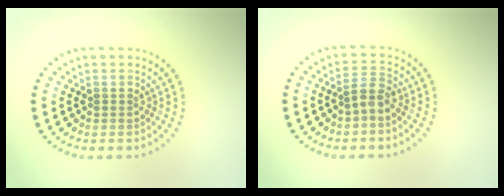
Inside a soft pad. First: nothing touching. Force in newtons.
{"total": 1.9, "press": 1.6, "slide": 1.1}